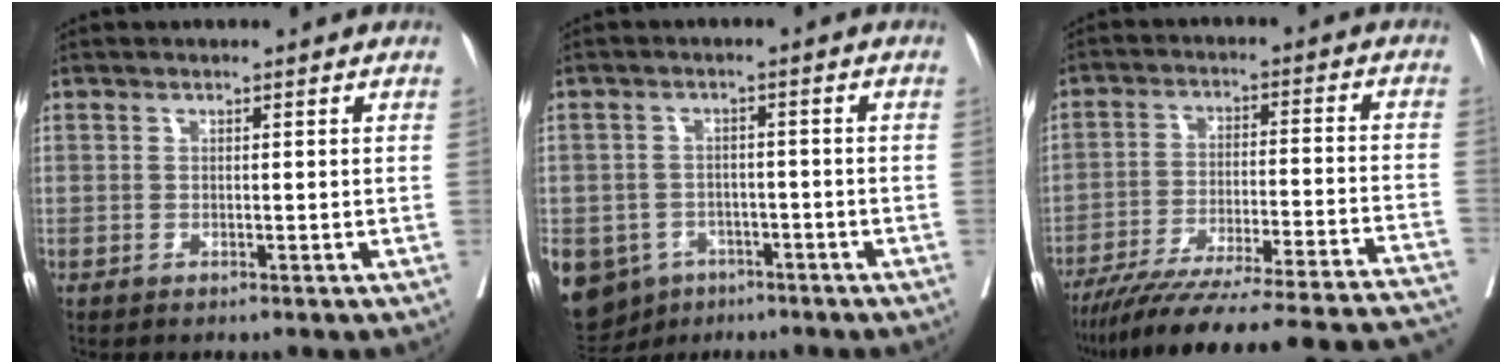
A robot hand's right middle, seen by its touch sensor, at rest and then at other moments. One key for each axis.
{"total": 13.0, "fx": -6.7, "fy": 10.4, "fz": 4.1, "tx": -0.118, "ty": 0.002, "tz": -0.089}
{"total": 31.8, "fx": -28.6, "fy": 0.5, "fz": 13.8, "tx": -0.137, "ty": -0.043, "tz": -0.391}